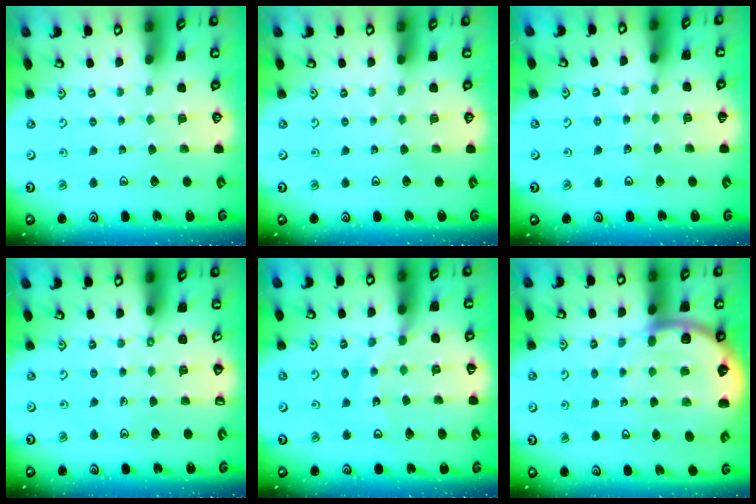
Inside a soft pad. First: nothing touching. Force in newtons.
{"total": 0.0}
{"total": 2.8, "press": 2.8, "slide": 0.3}
{"total": 4.5, "press": 4.4, "slide": 0.6}
{"total": 11.5, "press": 11.4, "slide": 1.3}
{"total": 10.4, "press": 10.4, "slide": 1.2}